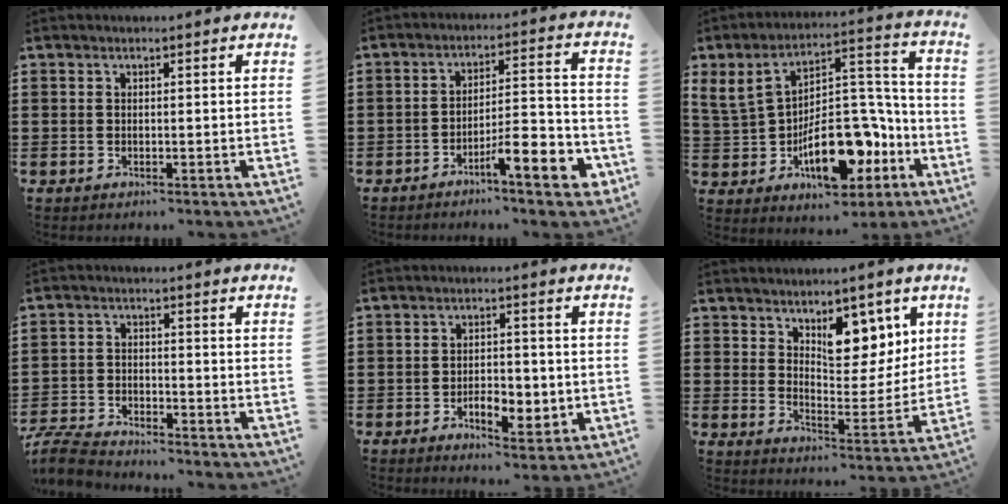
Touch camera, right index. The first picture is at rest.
{"total": 7.8, "force": [-5.1, 1.4, 5.8], "torque": [-0.085, 0.001, -0.092]}
{"total": 15.7, "force": [-5.3, 9.1, 11.6], "torque": [-0.183, 0.015, -0.087]}
{"total": 5.1, "force": [-4.9, 0.7, 1.1], "torque": [-0.046, -0.004, -0.105]}
{"total": 5.3, "force": [-1.6, 2.9, 4.1], "torque": [-0.065, 0.006, -0.028]}
{"total": 8.6, "force": [5.5, 4.6, 4.8], "torque": [-0.079, -0.023, 0.092]}